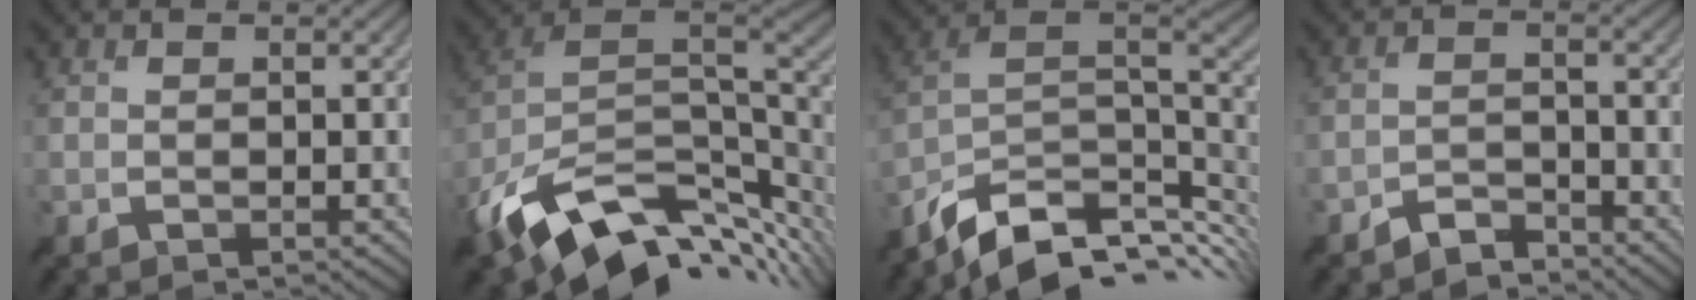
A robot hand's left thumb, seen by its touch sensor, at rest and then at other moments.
{"total": 15.8, "force": [-5.8, 9.0, 11.6], "torque": [-0.247, -0.022, -0.094]}
{"total": 12.4, "force": [-6.7, 6.2, 8.3], "torque": [-0.181, -0.012, -0.112]}
{"total": 3.4, "force": [-3.2, 0.9, 0.8], "torque": [-0.008, 0.000, -0.068]}